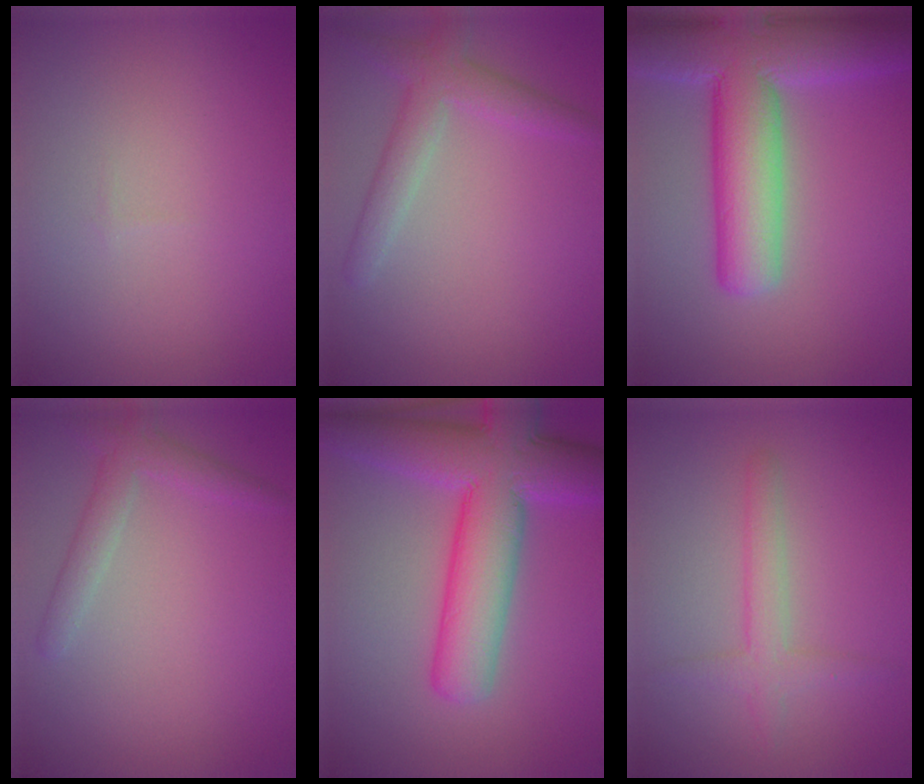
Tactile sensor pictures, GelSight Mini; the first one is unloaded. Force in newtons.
{"total": 3.3, "press": 3.3, "slide": 0.1}
{"total": 11.0, "press": 10.9, "slide": 0.7}
{"total": 2.3, "press": 2.3, "slide": 0.2}
{"total": 10.1, "press": 10.1, "slide": 0.5}
{"total": 2.4, "press": 2.4, "slide": 0.1}